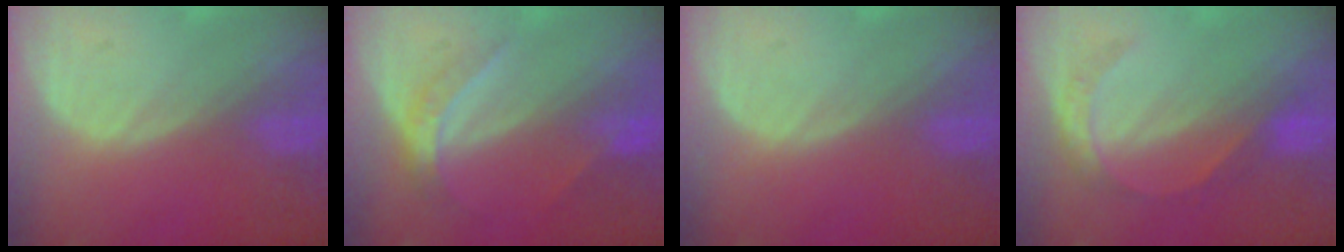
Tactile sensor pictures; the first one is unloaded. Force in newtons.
{"total": 4.7, "press": 4.2, "slide": 2.1}
{"total": 0.0}
{"total": 4.4, "press": 4.4, "slide": 0.5}